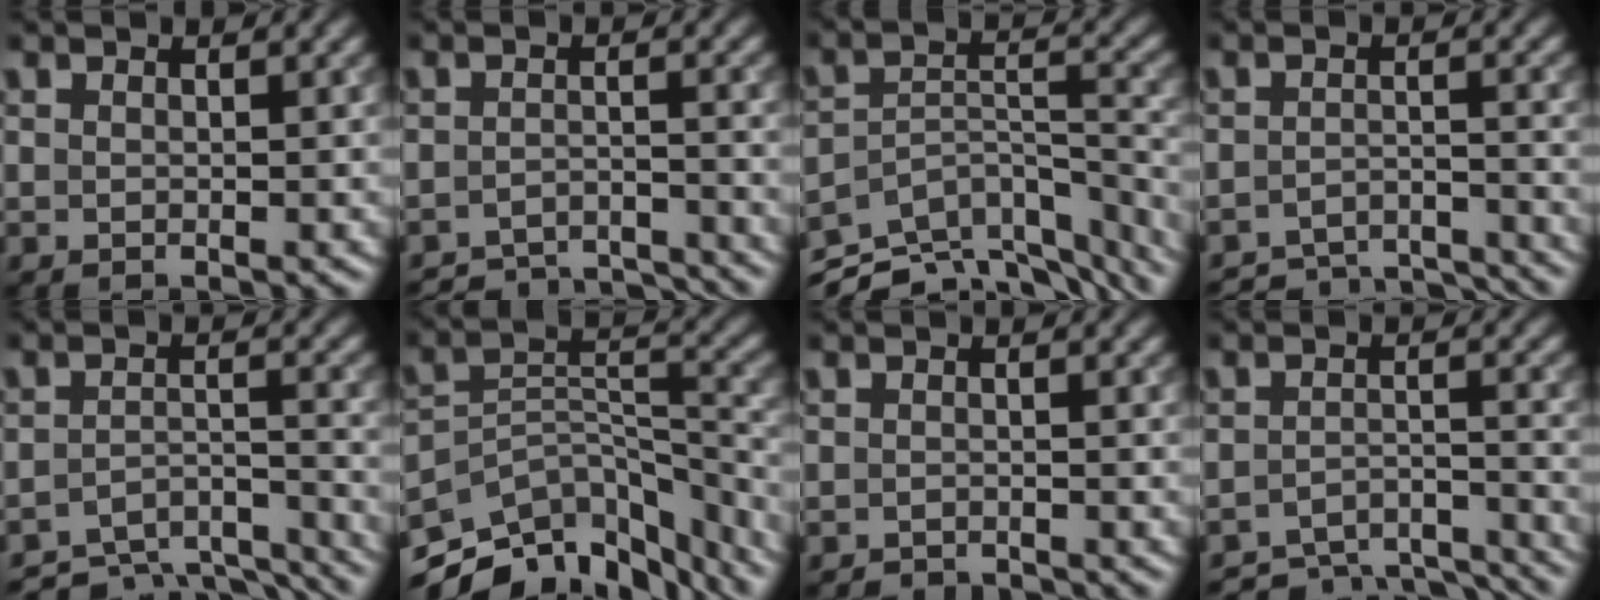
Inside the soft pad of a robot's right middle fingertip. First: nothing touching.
{"total": 6.0, "force": [-5.8, 1.0, 1.3], "torque": [-0.020, -0.006, -0.088]}
{"total": 12.5, "force": [-10.7, 4.4, 4.8], "torque": [-0.082, 0.006, -0.145]}
{"total": 6.6, "force": [-6.2, 1.3, 1.6], "torque": [-0.026, -0.006, -0.093]}
{"total": 9.4, "force": [-8.7, 2.4, 2.7], "torque": [-0.046, -0.009, -0.113]}
{"total": 12.0, "force": [-9.8, 5.3, 4.5], "torque": [-0.081, 0.018, -0.151]}
{"total": 2.2, "force": [-2.1, 0.2, 0.3], "torque": [0.001, -0.005, -0.033]}
{"total": 7.7, "force": [-7.1, 1.9, 2.2], "torque": [-0.035, -0.008, -0.098]}